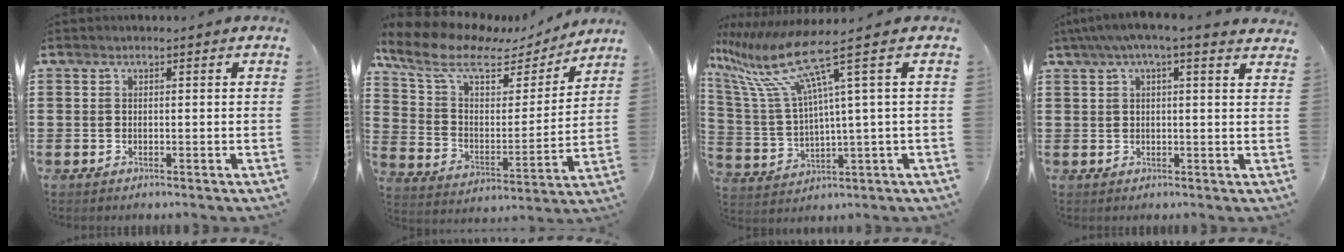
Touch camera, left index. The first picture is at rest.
{"total": 10.1, "force": [7.3, 4.2, 5.6], "torque": [-0.141, -0.032, 0.124]}
{"total": 11.5, "force": [5.9, 0.9, 9.8], "torque": [-0.250, -0.043, 0.080]}
{"total": 3.3, "force": [2.4, 0.0, 2.2], "torque": [-0.050, -0.003, 0.042]}